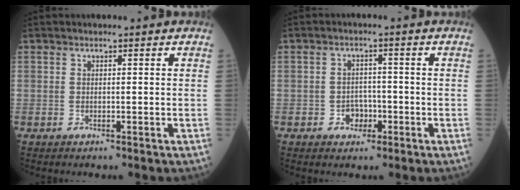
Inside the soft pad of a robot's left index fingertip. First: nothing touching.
{"total": 3.0, "force": [-1.3, 2.3, 1.4], "torque": [-0.018, 0.006, -0.018]}